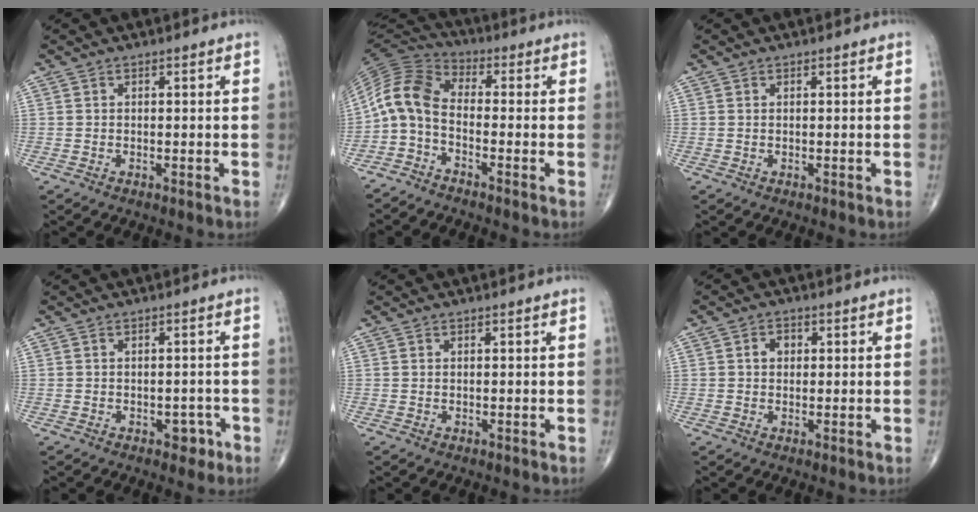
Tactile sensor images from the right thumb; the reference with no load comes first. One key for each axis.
{"total": 8.7, "fx": -2.3, "fy": 4.9, "fz": 6.8, "tx": -0.133, "ty": 0.048, "tz": -0.065}
{"total": 0.0}
{"total": 2.6, "fx": -1.3, "fy": 1.8, "fz": 1.4, "tx": -0.002, "ty": 0.007, "tz": -0.015}
{"total": 0.0}
{"total": 2.5, "fx": 0.5, "fy": 2.0, "fz": 1.4, "tx": -0.013, "ty": 0.007, "tz": 0.006}